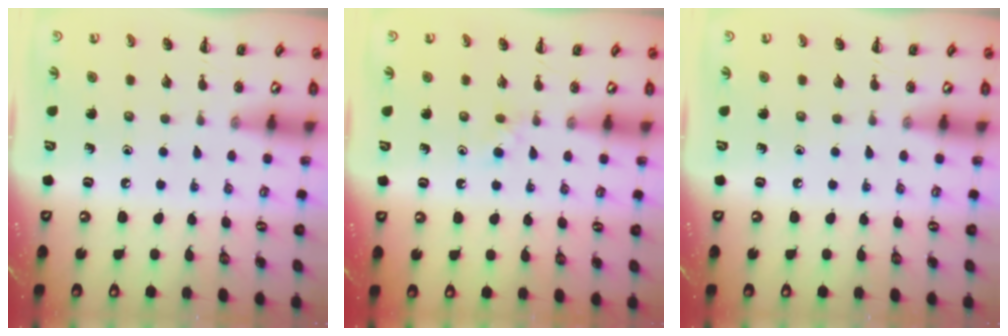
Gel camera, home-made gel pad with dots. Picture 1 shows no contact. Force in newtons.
{"total": 2.6, "press": 2.4, "slide": 1.0}
{"total": 0.0}